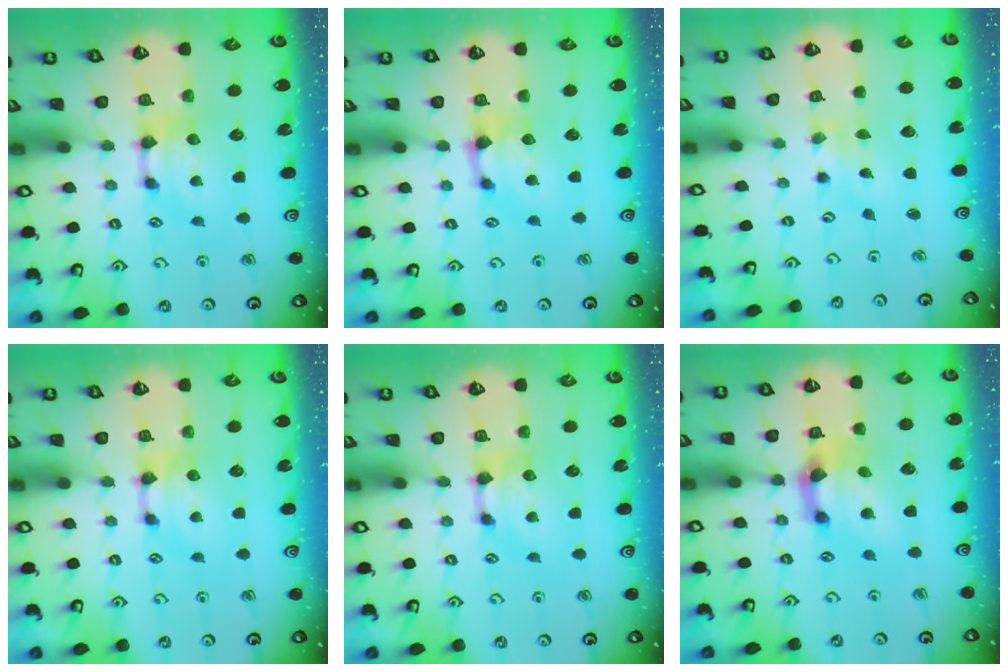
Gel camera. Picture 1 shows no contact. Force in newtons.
{"total": 2.0, "press": 1.9, "slide": 0.7}
{"total": 3.4, "press": 3.2, "slide": 1.0}
{"total": 0.0}
{"total": 0.0}
{"total": 4.8, "press": 4.3, "slide": 2.2}